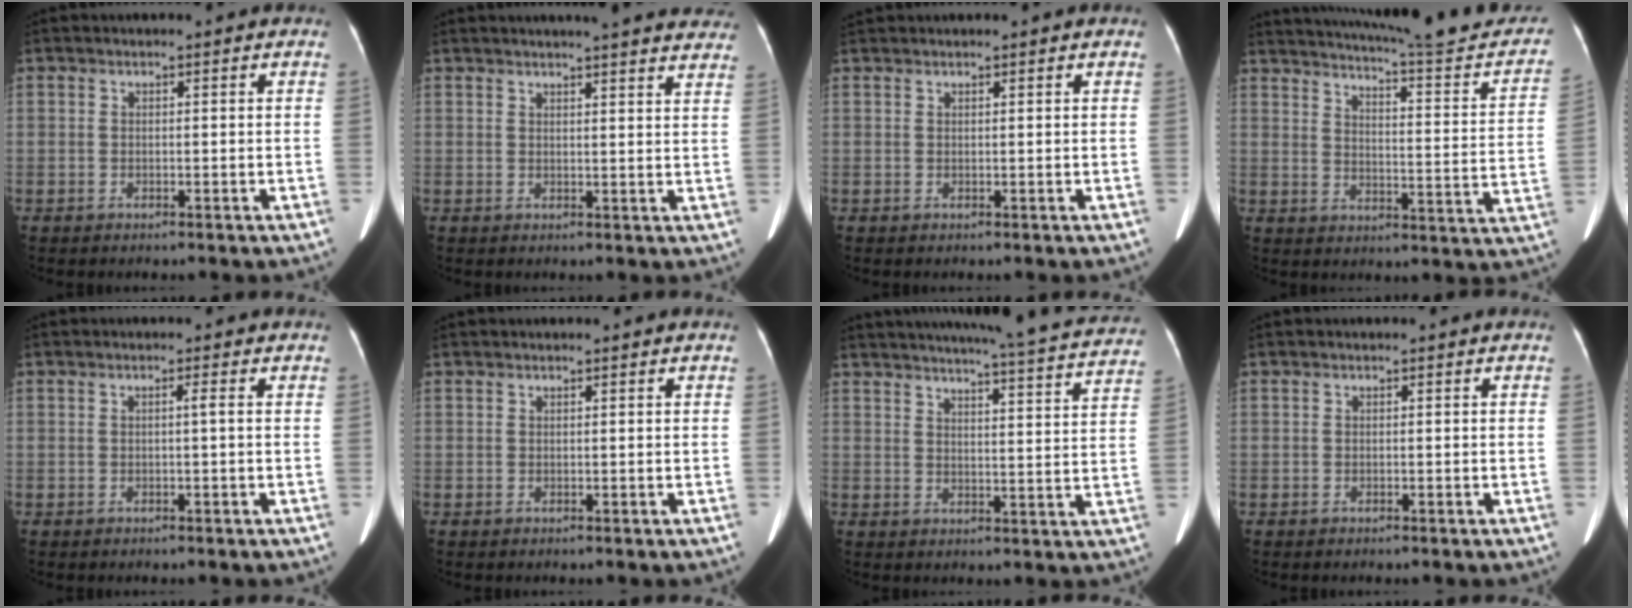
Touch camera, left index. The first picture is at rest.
{"total": 17.8, "force": [16.2, 2.2, 7.0], "torque": [-0.080, -0.010, 0.179]}
{"total": 2.6, "force": [2.4, 0.1, 0.9], "torque": [-0.010, 0.033, 0.040]}
{"total": 23.1, "force": [20.8, 1.9, 9.9], "torque": [-0.137, -0.048, 0.259]}
{"total": 0.8, "force": [0.0, -0.2, 0.8], "torque": [-0.010, 0.003, 0.000]}
{"total": 0.6, "force": [0.6, 0.0, 0.2], "torque": [-0.006, 0.006, 0.012]}
{"total": 24.6, "force": [22.7, 1.2, 9.4], "torque": [-0.138, -0.041, 0.270]}
{"total": 0.0}